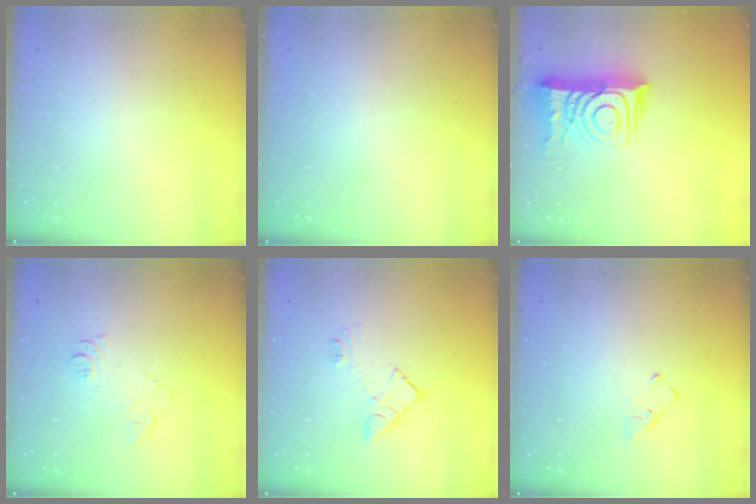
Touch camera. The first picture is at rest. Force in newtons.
{"total": 1.7, "press": 1.7, "slide": 0.1}
{"total": 16.4, "press": 16.3, "slide": 1.6}
{"total": 7.2, "press": 7.2, "slide": 0.7}
{"total": 10.1, "press": 10.1, "slide": 0.6}
{"total": 1.9, "press": 1.9, "slide": 0.3}